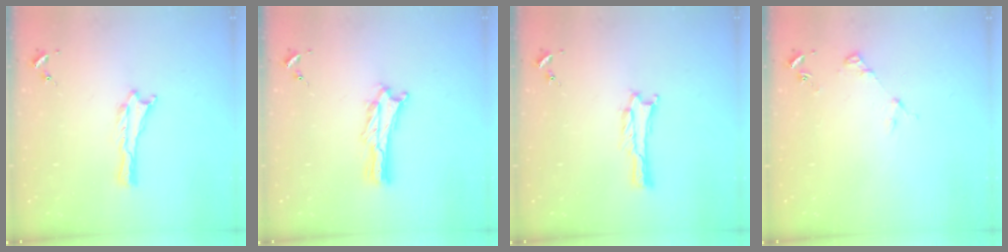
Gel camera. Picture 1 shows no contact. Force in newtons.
{"total": 2.7, "press": 2.7, "slide": 0.3}
{"total": 0.9, "press": 0.9, "slide": 0.1}
{"total": 4.0, "press": 4.0, "slide": 0.4}